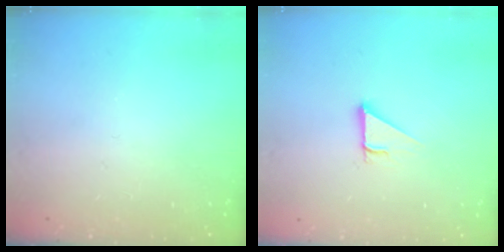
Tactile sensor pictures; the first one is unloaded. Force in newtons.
{"total": 2.7, "press": 2.7, "slide": 0.3}